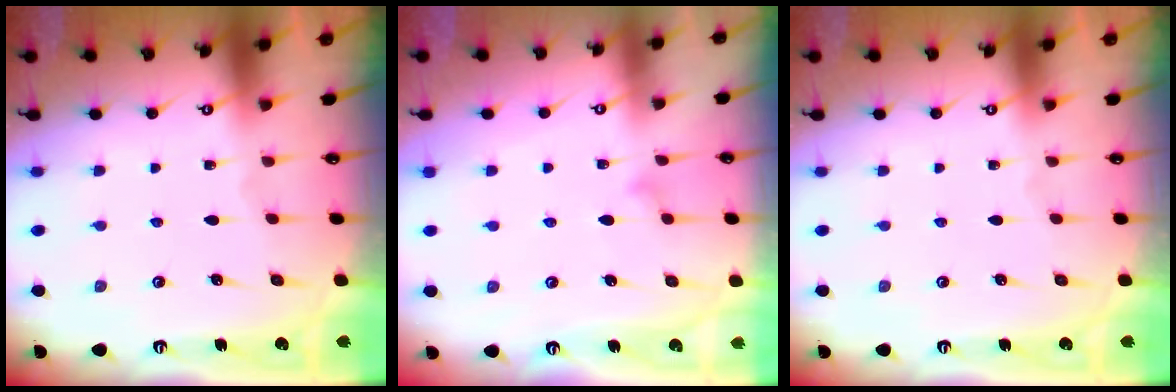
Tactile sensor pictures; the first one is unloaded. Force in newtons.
{"total": 8.9, "press": 8.9, "slide": 0.5}
{"total": 0.0}